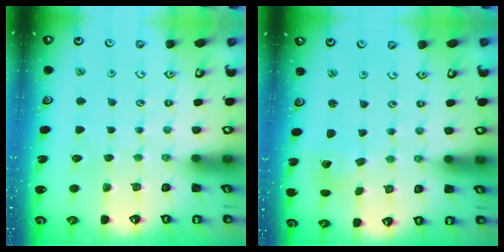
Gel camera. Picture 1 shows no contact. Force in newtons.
{"total": 2.6, "press": 2.6, "slide": 0.2}